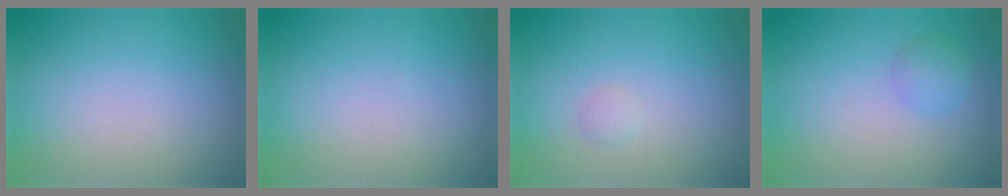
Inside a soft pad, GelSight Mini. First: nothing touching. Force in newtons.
{"total": 0.0}
{"total": 0.6, "press": 0.6, "slide": 0.0}
{"total": 1.6, "press": 1.6, "slide": 0.1}